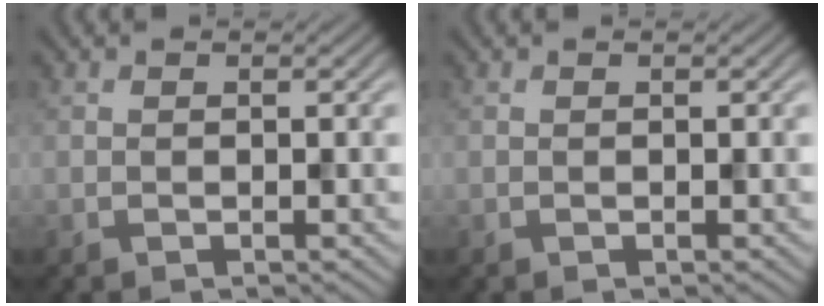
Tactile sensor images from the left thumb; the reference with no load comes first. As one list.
[{"total": 0.0}]